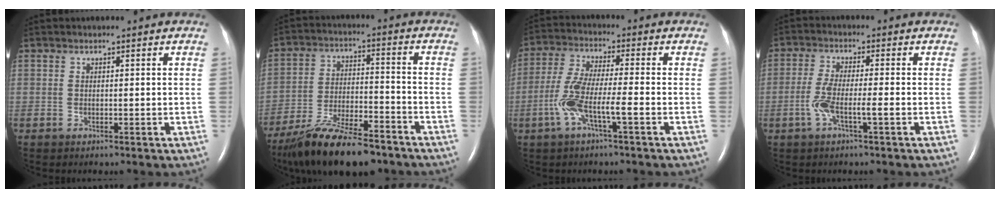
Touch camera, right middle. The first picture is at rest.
{"total": 16.1, "force": [-12.7, 3.7, 9.1], "torque": [-0.165, -0.015, -0.218]}
{"total": 7.9, "force": [-2.8, 0.6, 7.4], "torque": [-0.159, 0.007, -0.060]}
{"total": 4.9, "force": [-1.7, 0.3, 4.6], "torque": [-0.099, 0.003, -0.035]}